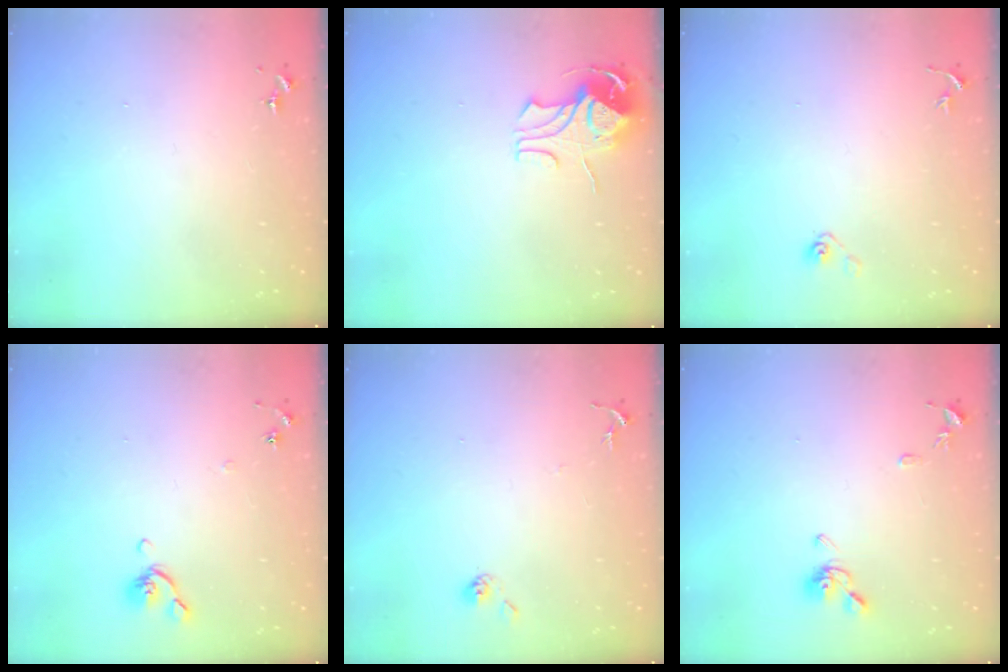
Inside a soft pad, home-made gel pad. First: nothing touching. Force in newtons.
{"total": 8.5, "press": 8.4, "slide": 0.8}
{"total": 4.0, "press": 3.3, "slide": 2.2}
{"total": 5.4, "press": 5.3, "slide": 1.1}
{"total": 5.9, "press": 5.9, "slide": 0.5}
{"total": 9.4, "press": 9.4, "slide": 1.0}